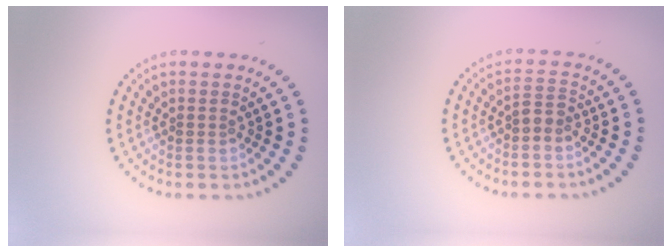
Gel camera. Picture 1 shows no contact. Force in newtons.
{"total": 1.3, "press": 1.1, "slide": 0.6}